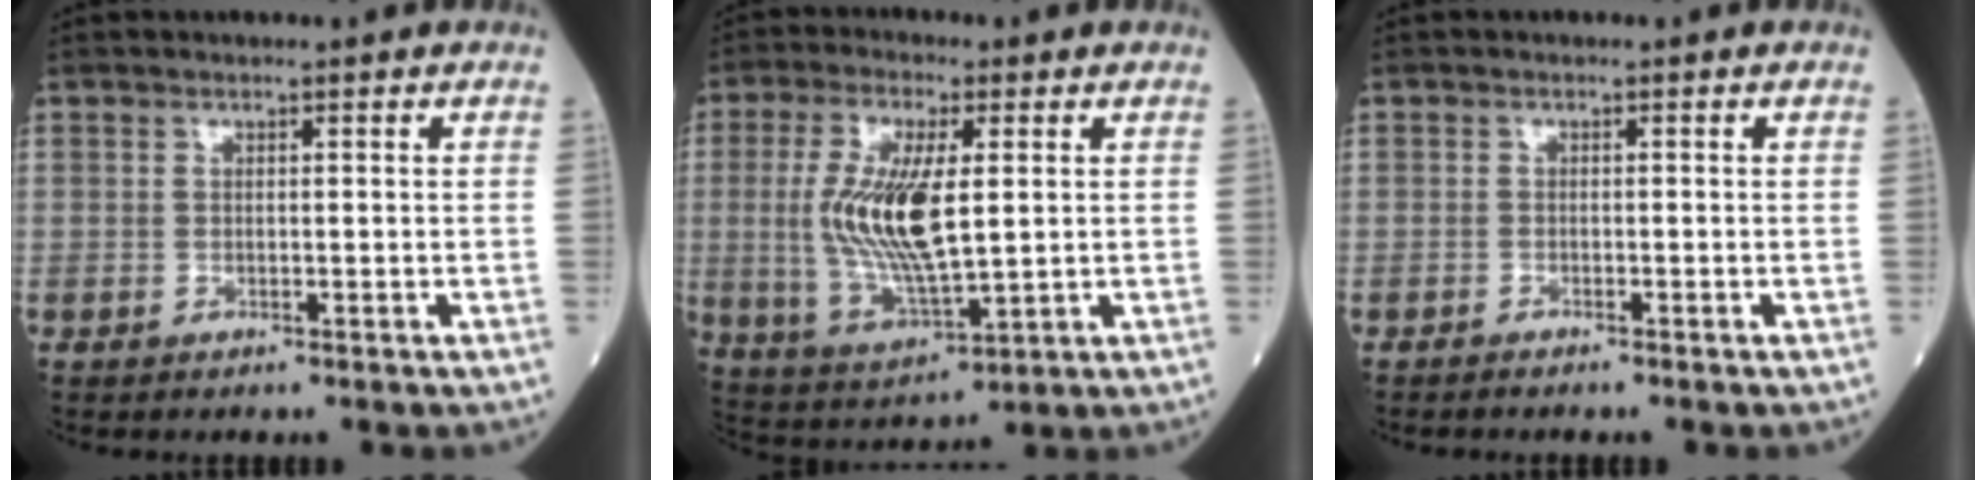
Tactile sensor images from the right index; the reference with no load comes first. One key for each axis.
{"total": 12.6, "fx": 1.1, "fy": 3.4, "fz": 12.0, "tx": -0.261, "ty": -0.008, "tz": 0.026}
{"total": 0.9, "fx": -0.9, "fy": 0.0, "fz": 0.3, "tx": -0.008, "ty": -0.001, "tz": -0.012}